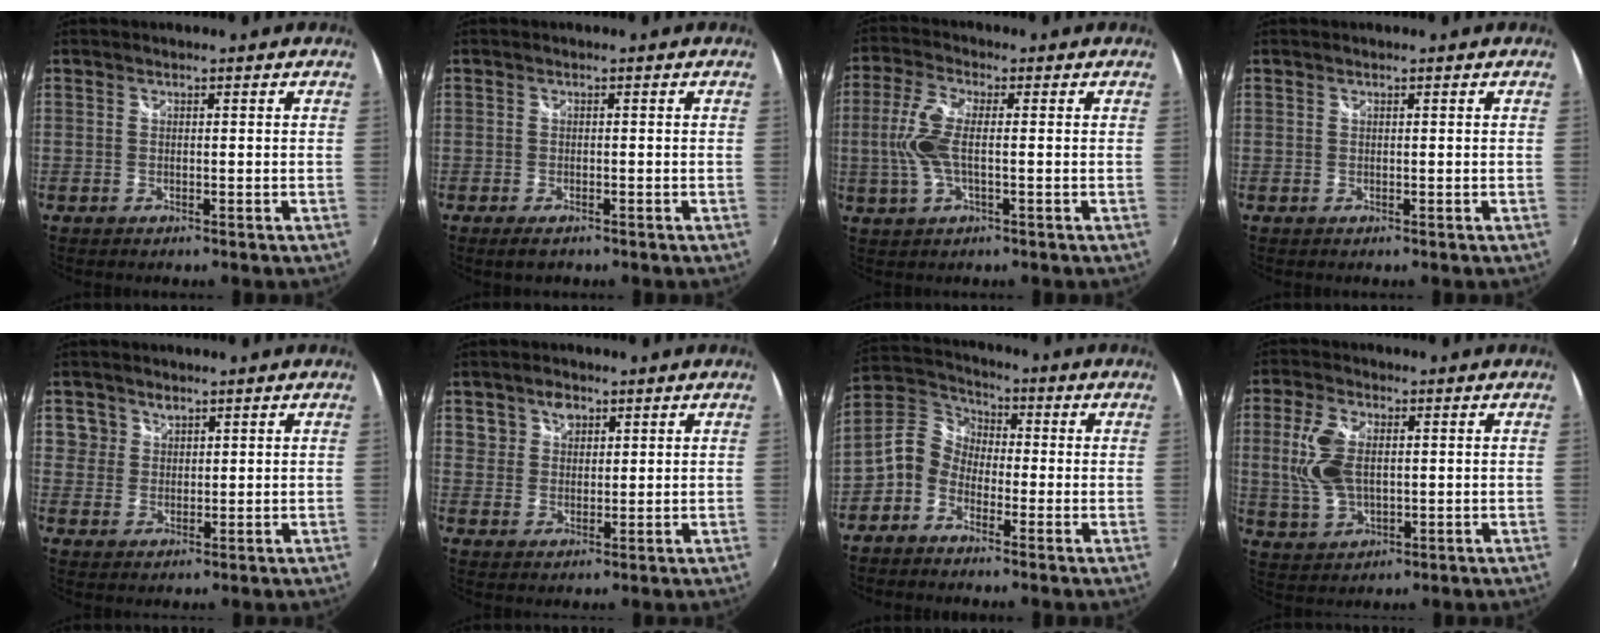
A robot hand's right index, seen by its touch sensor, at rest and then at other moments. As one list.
[{"total": 2.6, "force": [-1.8, 1.1, 1.5], "torque": [-0.032, -0.009, -0.032]}, {"total": 8.2, "force": [-0.5, 2.8, 7.7], "torque": [-0.170, 0.003, -0.009]}, {"total": 0.0}, {"total": 3.6, "force": [1.6, 3.2, 0.2], "torque": [0.013, 0.016, 0.030]}, {"total": 4.4, "force": [2.3, 3.6, 1.1], "torque": [-0.010, 0.011, 0.042]}, {"total": 7.2, "force": [-3.2, 5.7, 3.1], "torque": [-0.075, 0.026, -0.082]}, {"total": 9.9, "force": [1.2, 5.6, 8.1], "torque": [-0.173, 0.003, 0.029]}]